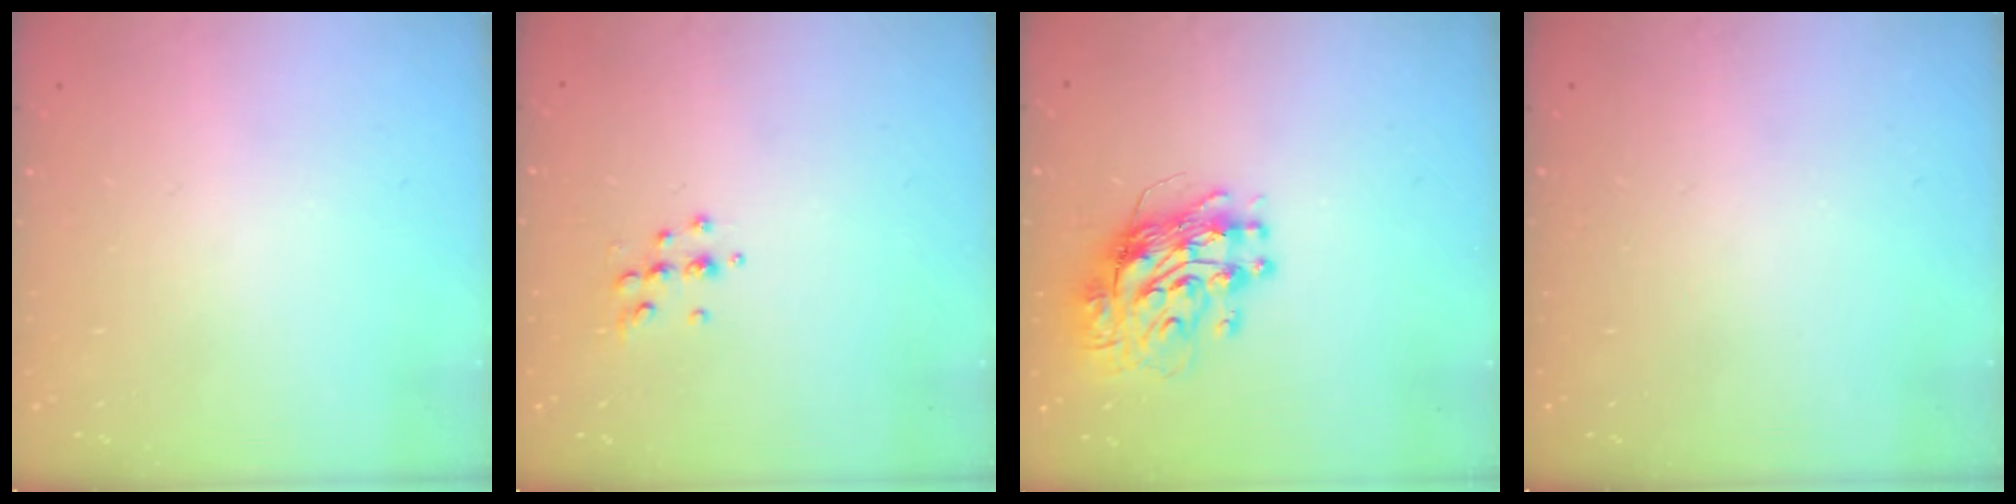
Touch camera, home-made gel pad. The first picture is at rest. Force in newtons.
{"total": 4.8, "press": 4.7, "slide": 0.5}
{"total": 11.6, "press": 11.6, "slide": 1.2}
{"total": 0.0}